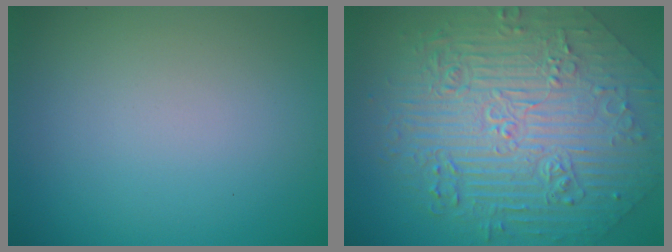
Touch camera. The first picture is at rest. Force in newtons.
{"total": 10.8, "press": 7.5, "slide": 7.8}